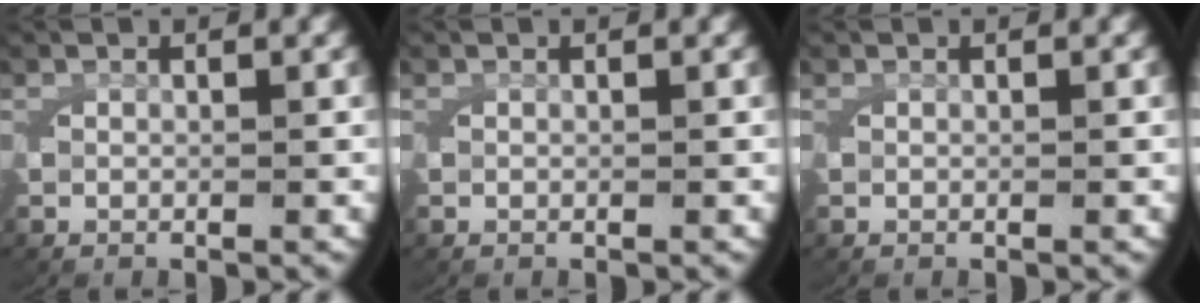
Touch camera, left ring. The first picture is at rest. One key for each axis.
{"total": 0.0}
{"total": 0.0}